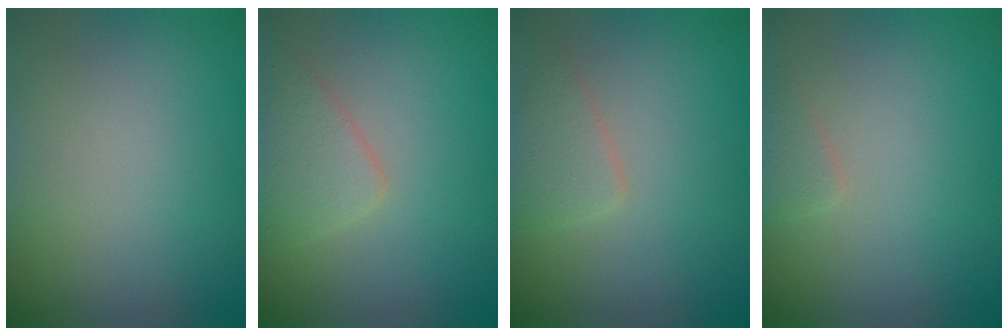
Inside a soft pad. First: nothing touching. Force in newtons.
{"total": 2.7, "press": 2.7, "slide": 0.0}
{"total": 2.0, "press": 2.0, "slide": 0.1}
{"total": 1.0, "press": 1.0, "slide": 0.1}